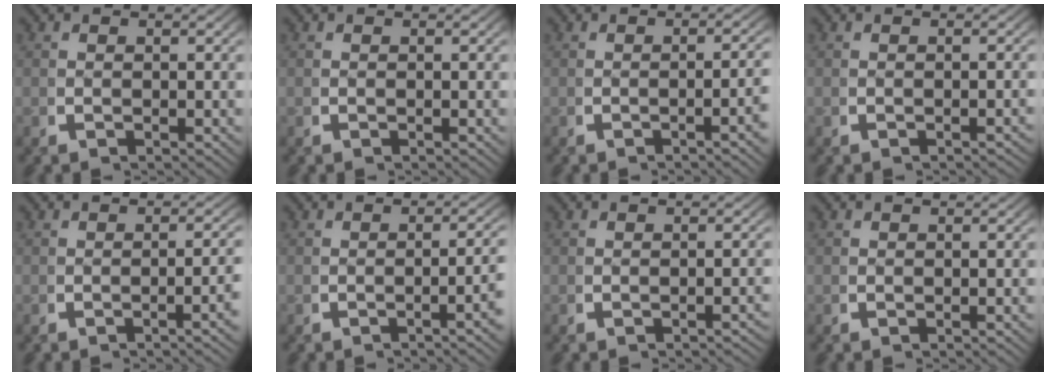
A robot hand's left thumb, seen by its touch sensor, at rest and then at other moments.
{"total": 0.0}
{"total": 2.6, "force": [-0.8, 0.3, 2.4], "torque": [-0.035, 0.006, -0.014]}
{"total": 0.8, "force": [-0.7, 0.0, 0.4], "torque": [-0.009, 0.003, -0.009]}
{"total": 2.4, "force": [-0.8, 0.2, 2.3], "torque": [-0.036, 0.007, -0.014]}
{"total": 2.9, "force": [-0.9, 0.2, 2.7], "torque": [-0.042, 0.007, -0.016]}
{"total": 1.1, "force": [-0.8, -0.1, 0.6], "torque": [-0.012, 0.004, -0.012]}
{"total": 0.0}